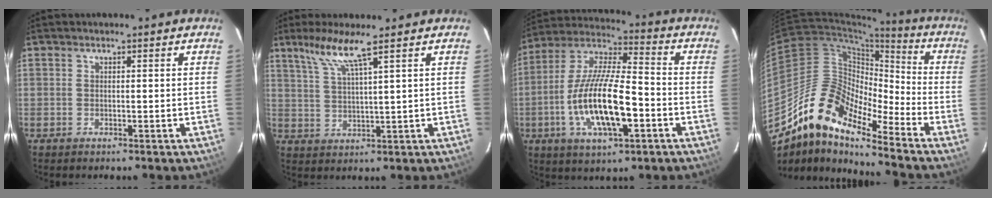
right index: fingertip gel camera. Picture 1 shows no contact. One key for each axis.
{"total": 6.3, "fx": 4.4, "fy": -0.6, "fz": 4.5, "tx": -0.090, "ty": 0.000, "tz": 0.091}
{"total": 18.0, "fx": -5.2, "fy": 5.6, "fz": 16.3, "tx": -0.324, "ty": -0.007, "tz": -0.096}
{"total": 15.0, "fx": -11.9, "fy": 3.9, "fz": 8.1, "tx": -0.127, "ty": 0.001, "tz": -0.242}